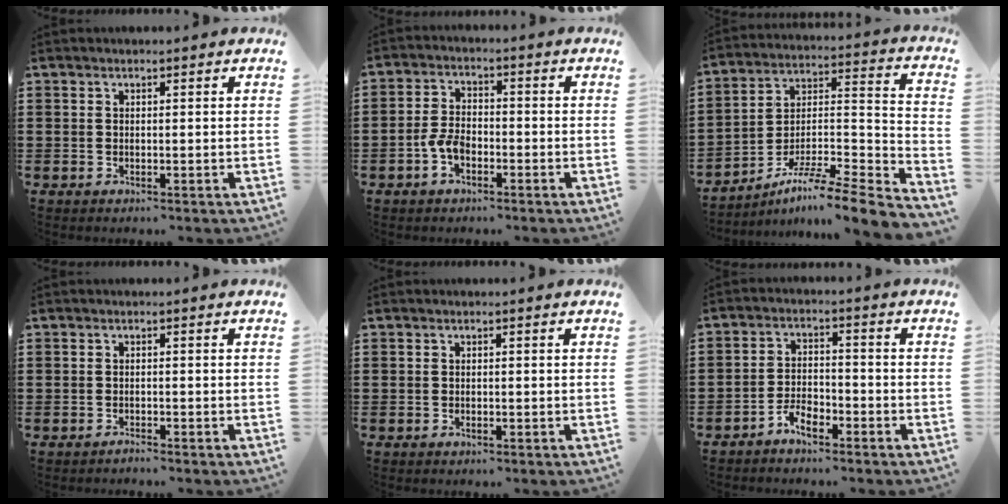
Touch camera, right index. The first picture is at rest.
{"total": 4.1, "force": [-2.1, 2.1, 2.8], "torque": [-0.073, -0.004, -0.044]}
{"total": 7.6, "force": [-6.1, 0.6, 4.6], "torque": [-0.069, -0.002, -0.120]}
{"total": 1.0, "force": [-1.0, 0.1, 0.3], "torque": [-0.009, -0.001, -0.019]}
{"total": 0.5, "force": [-0.3, 0.1, 0.4], "torque": [-0.011, -0.006, -0.004]}
{"total": 3.8, "force": [-3.0, 1.3, 1.8], "torque": [-0.042, 0.007, -0.061]}